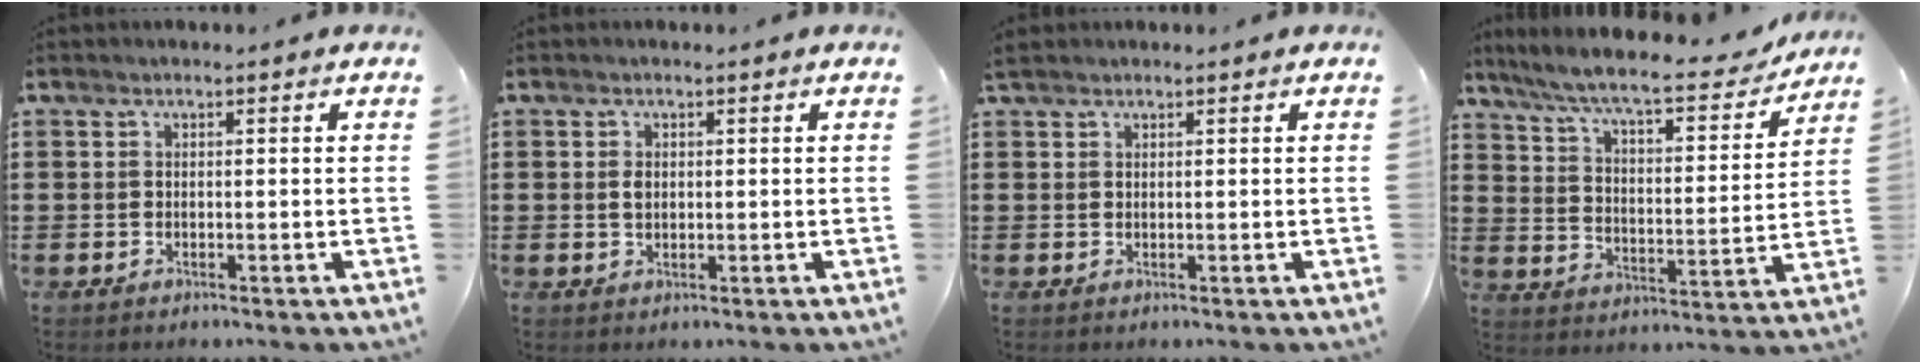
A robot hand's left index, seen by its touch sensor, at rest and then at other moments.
{"total": 1.4, "force": [0.3, 0.8, 1.0], "torque": [-0.022, 0.005, 0.005]}
{"total": 1.0, "force": [0.9, 0.3, 0.4], "torque": [-0.009, 0.002, 0.018]}
{"total": 9.1, "force": [7.8, 0.6, 4.6], "torque": [-0.119, -0.044, 0.130]}